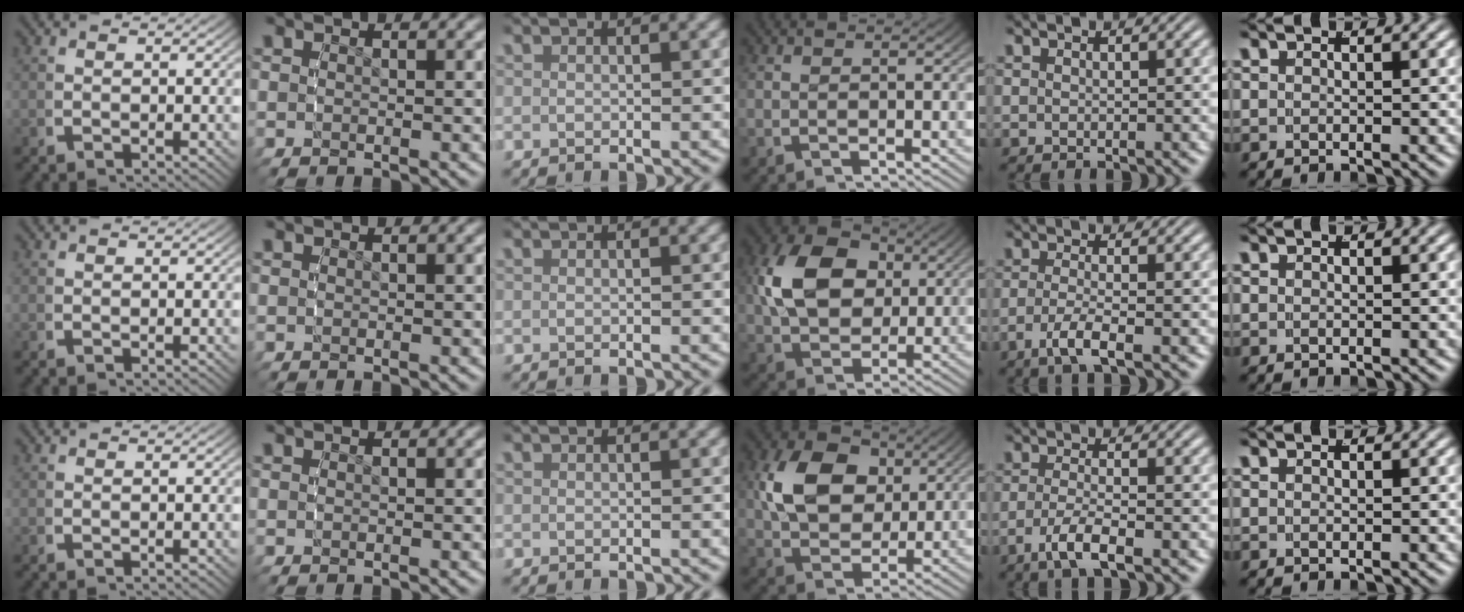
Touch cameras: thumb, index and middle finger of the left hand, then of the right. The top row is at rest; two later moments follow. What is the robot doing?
{"motion": "grasp_and_lifting", "object": "bowl"}